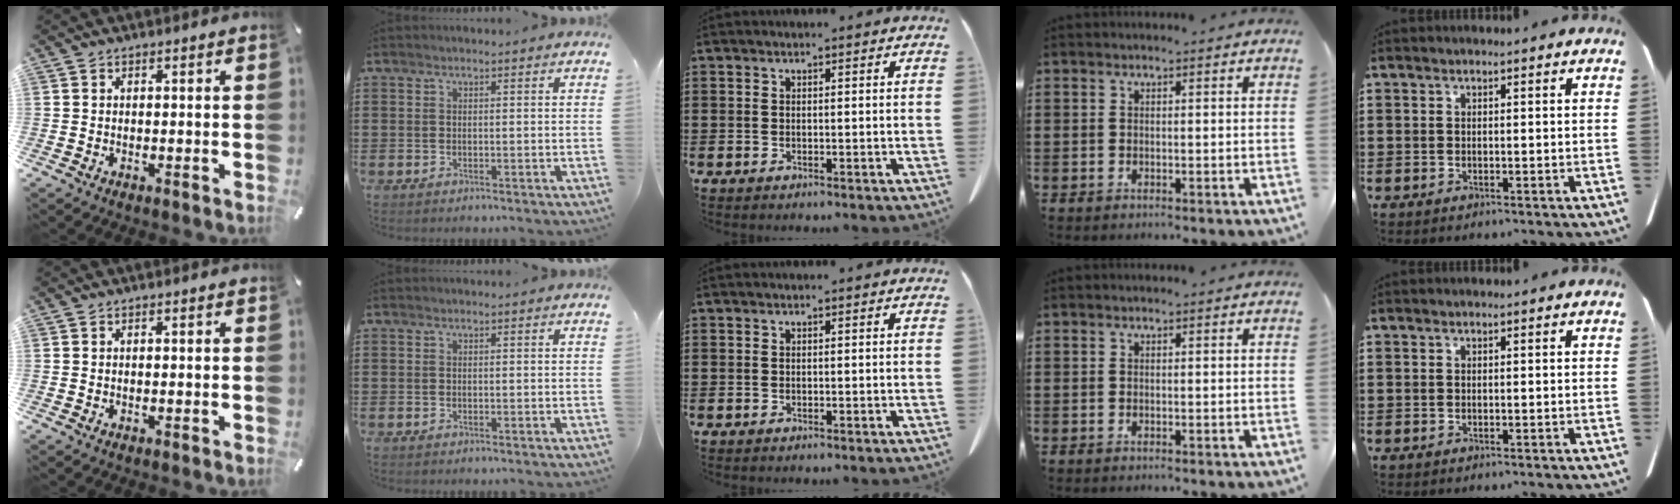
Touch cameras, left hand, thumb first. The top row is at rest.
{}